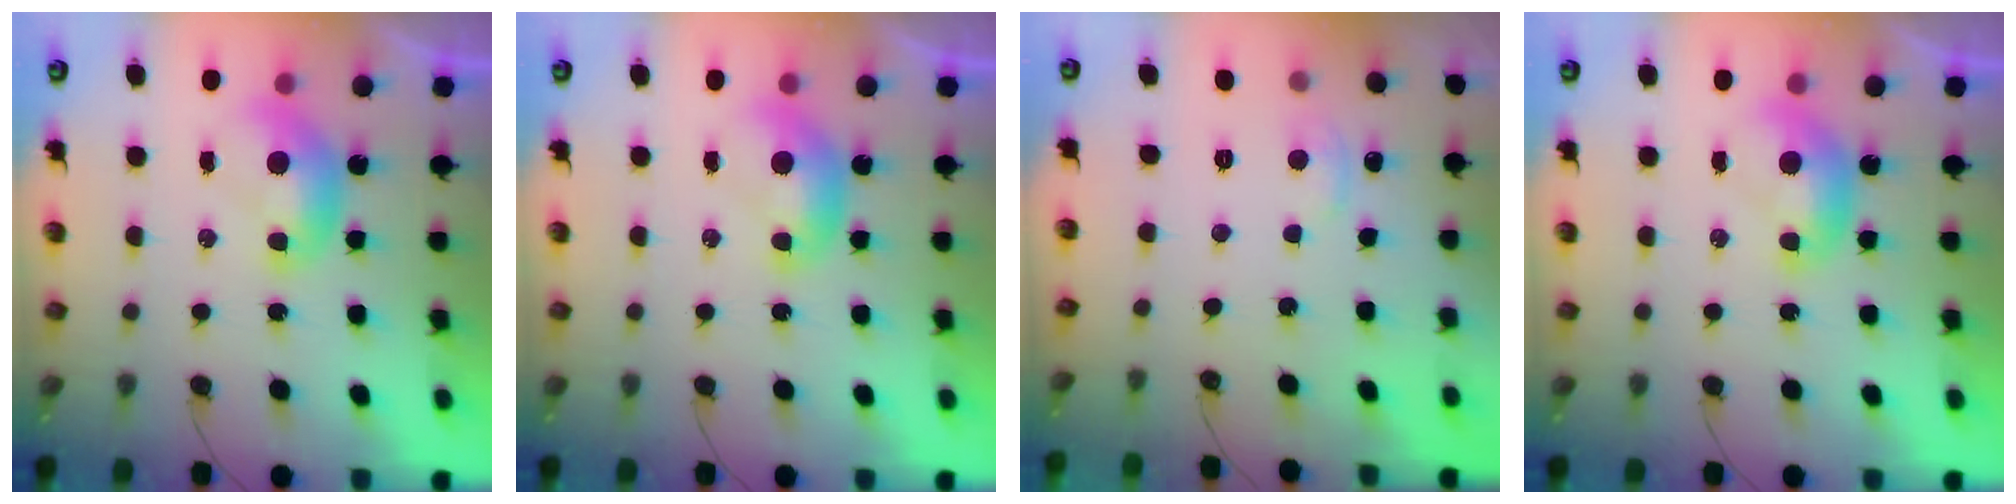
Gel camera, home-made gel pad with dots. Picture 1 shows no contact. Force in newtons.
{"total": 0.0}
{"total": 1.8, "press": 1.7, "slide": 0.6}
{"total": 0.0}